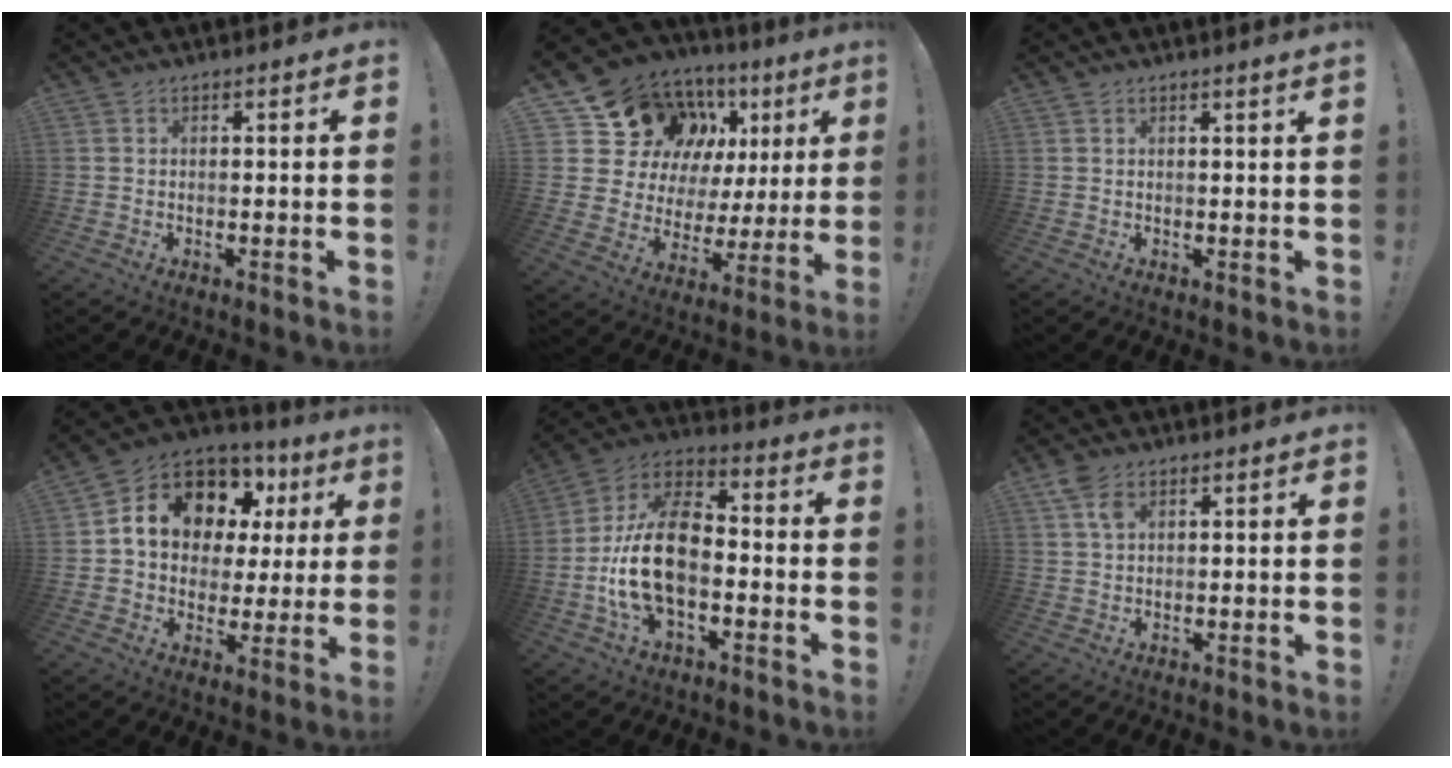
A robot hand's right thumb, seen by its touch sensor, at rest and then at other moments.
{"total": 16.3, "force": [10.0, 10.6, 7.2], "torque": [-0.123, -0.071, 0.205]}
{"total": 1.4, "force": [0.9, -0.7, 0.8], "torque": [-0.005, -0.008, 0.012]}
{"total": 13.9, "force": [6.6, 9.9, 7.3], "torque": [-0.118, -0.042, 0.126]}
{"total": 18.8, "force": [-3.5, 11.5, 14.5], "torque": [-0.266, 0.025, -0.054]}
{"total": 4.7, "force": [2.3, 2.5, 3.2], "torque": [-0.062, -0.002, 0.045]}